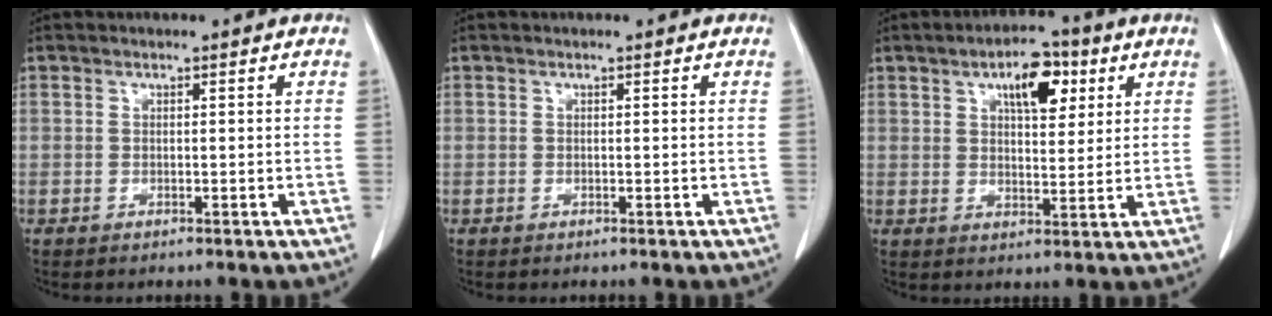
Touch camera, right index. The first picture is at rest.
{"total": 0.0}
{"total": 8.0, "force": [3.7, 3.3, 6.3], "torque": [-0.098, 0.011, 0.056]}